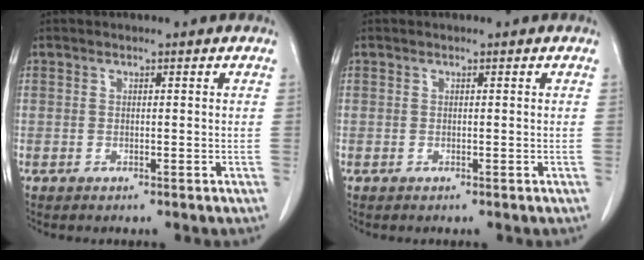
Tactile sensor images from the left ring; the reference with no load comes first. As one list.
[{"total": 0.0}]